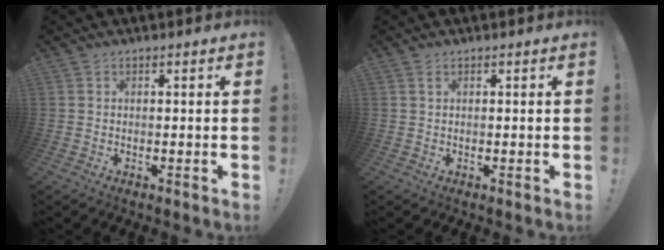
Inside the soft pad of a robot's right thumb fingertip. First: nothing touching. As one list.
[{"total": 1.0, "force": [0.5, 0.2, 0.8], "torque": [-0.013, -0.001, 0.009]}]